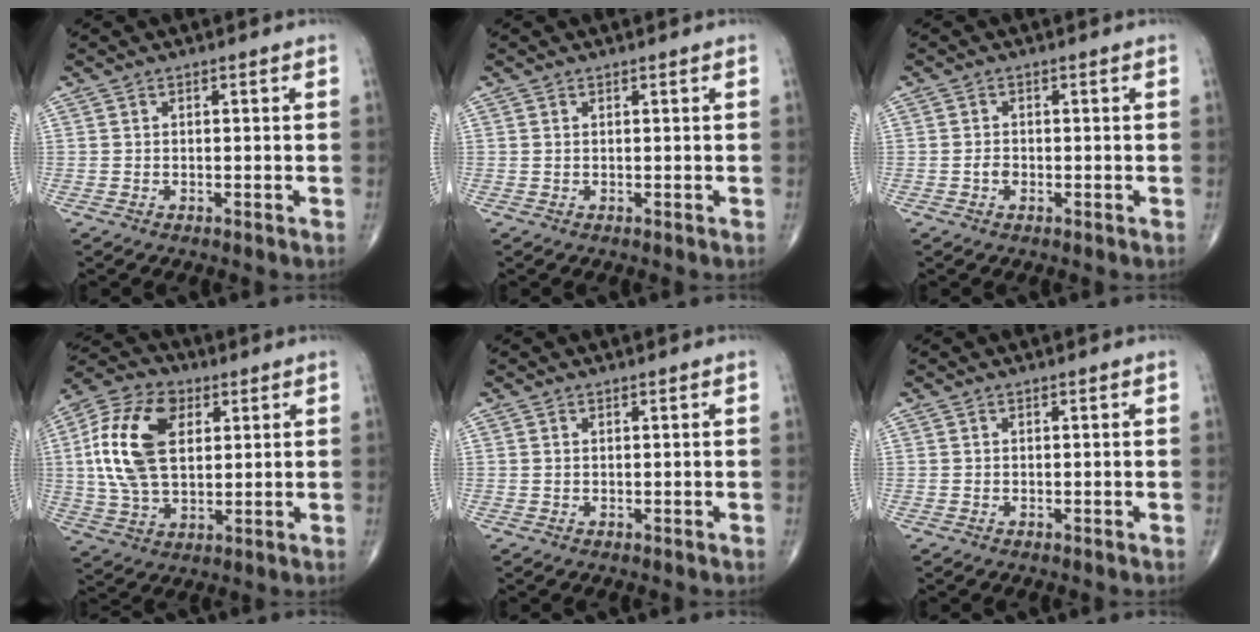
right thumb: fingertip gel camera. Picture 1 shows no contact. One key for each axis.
{"total": 0.0}
{"total": 1.0, "fx": -0.5, "fy": 0.8, "fz": 0.5, "tx": -0.004, "ty": 0.007, "tz": -0.010}
{"total": 17.1, "fx": 3.8, "fy": 10.4, "fz": 13.1, "tx": -0.250, "ty": 0.006, "tz": 0.066}
{"total": 0.0}
{"total": 0.0}